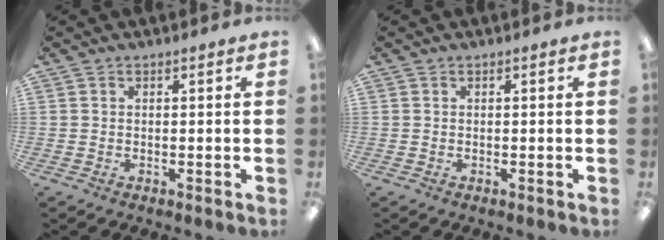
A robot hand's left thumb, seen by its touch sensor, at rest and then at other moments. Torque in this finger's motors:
{"motor_torque": [0.00, 0.00, 0.00, 0.00, 0.00]}